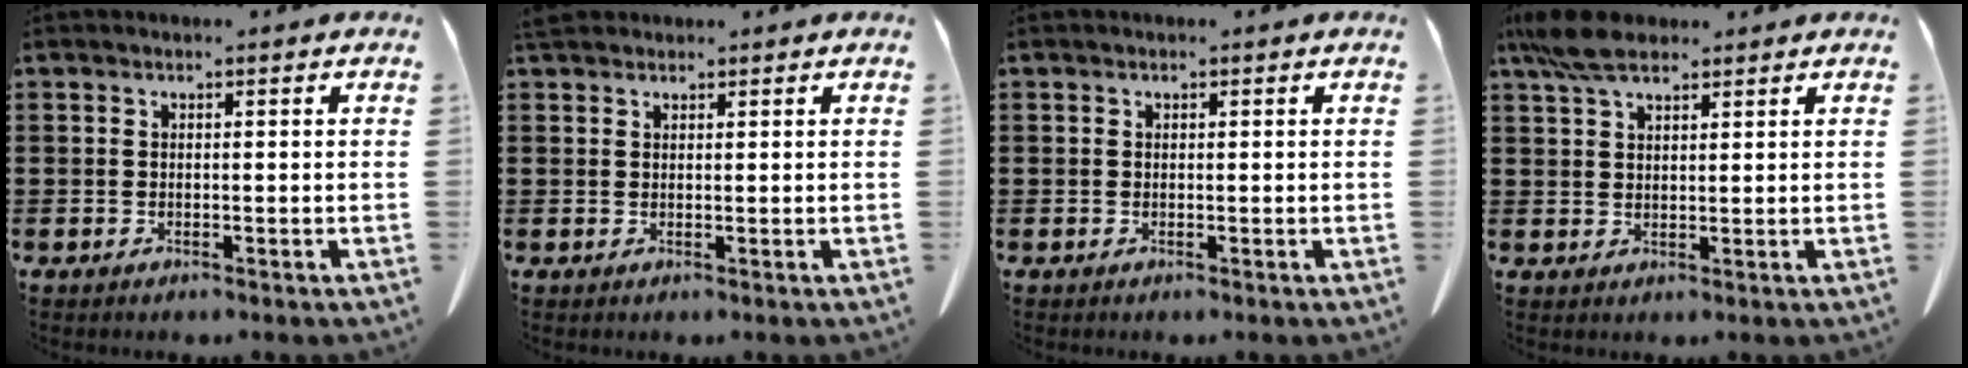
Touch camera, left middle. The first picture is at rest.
{"total": 1.8, "force": [1.6, 0.7, 0.6], "torque": [-0.018, 0.003, 0.033]}
{"total": 0.0}
{"total": 6.1, "force": [4.3, 2.2, 3.6], "torque": [-0.082, 0.000, 0.083]}